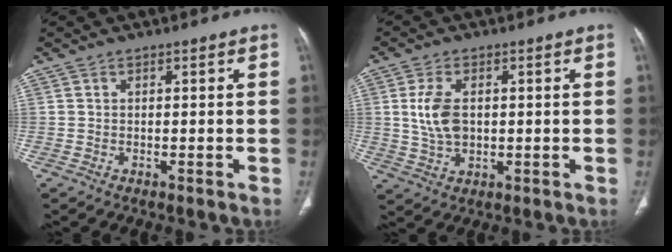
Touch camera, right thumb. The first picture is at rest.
{"total": 7.1, "force": [0.8, 4.3, 5.5], "torque": [-0.112, -0.001, 0.020]}